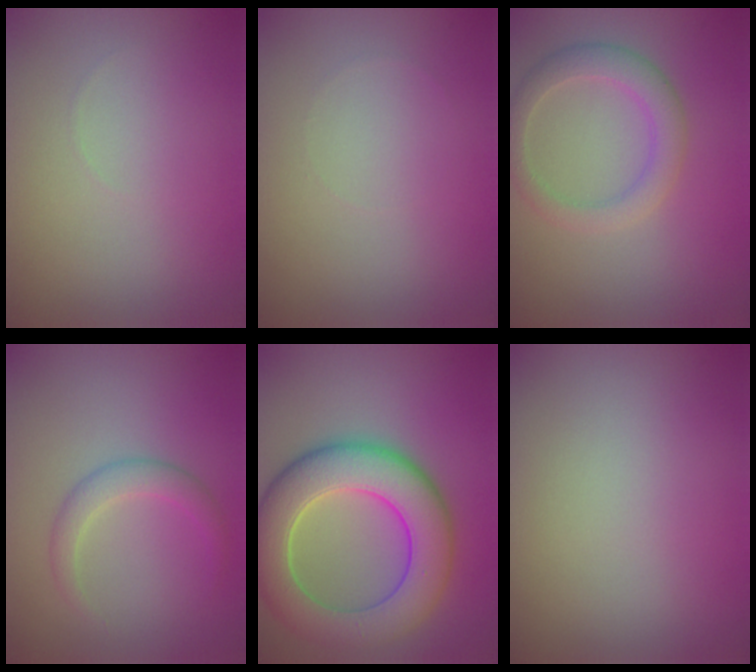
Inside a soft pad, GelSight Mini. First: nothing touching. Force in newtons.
{"total": 0.0}
{"total": 3.2, "press": 3.2, "slide": 0.1}
{"total": 2.1, "press": 2.1, "slide": 0.1}
{"total": 9.4, "press": 9.3, "slide": 0.6}
{"total": 0.0}